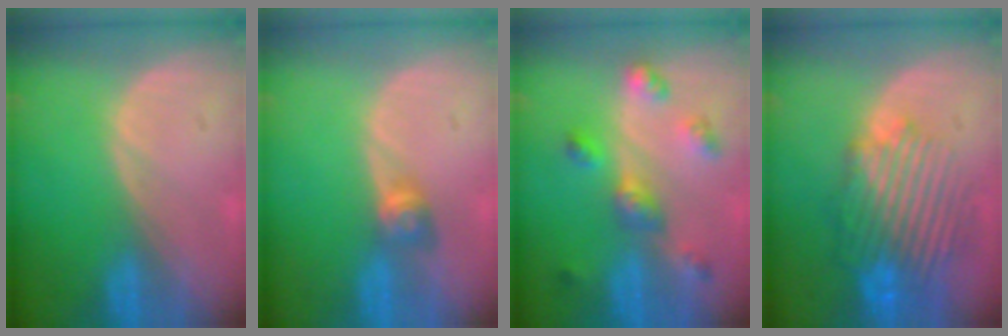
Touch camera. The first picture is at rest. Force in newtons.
{"total": 2.9, "press": 2.5, "slide": 1.5}
{"total": 6.4, "press": 5.7, "slide": 2.9}
{"total": 10.4, "press": 9.3, "slide": 4.6}